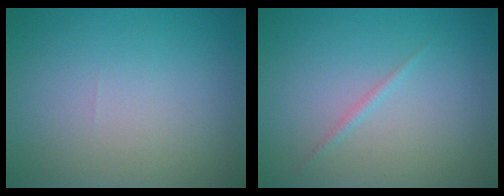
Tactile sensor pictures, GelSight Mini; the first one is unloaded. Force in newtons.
{"total": 0.6, "press": 0.6, "slide": 0.1}